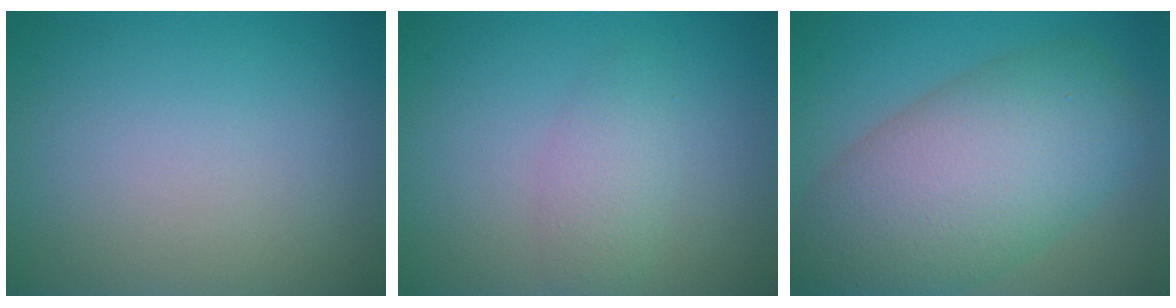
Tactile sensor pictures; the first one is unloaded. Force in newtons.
{"total": 2.2, "press": 2.2, "slide": 0.1}
{"total": 10.9, "press": 10.9, "slide": 0.5}